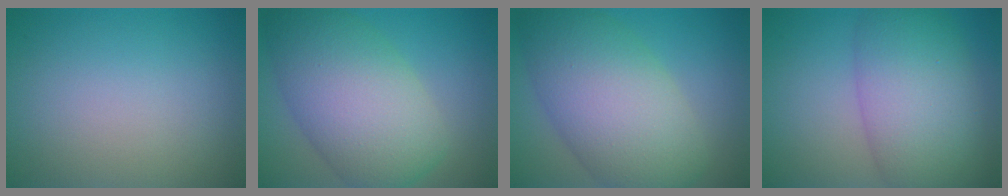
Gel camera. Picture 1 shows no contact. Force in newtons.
{"total": 9.9, "press": 9.9, "slide": 0.4}
{"total": 10.0, "press": 10.0, "slide": 0.2}
{"total": 8.7, "press": 8.7, "slide": 0.4}